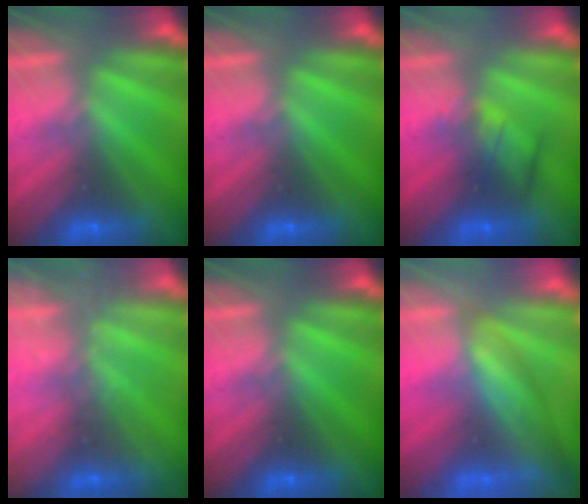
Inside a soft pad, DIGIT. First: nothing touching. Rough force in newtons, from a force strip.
{"total": 0.0}
{"total": 2.4}
{"total": 1.4}
{"total": 0.0}
{"total": 3.8}